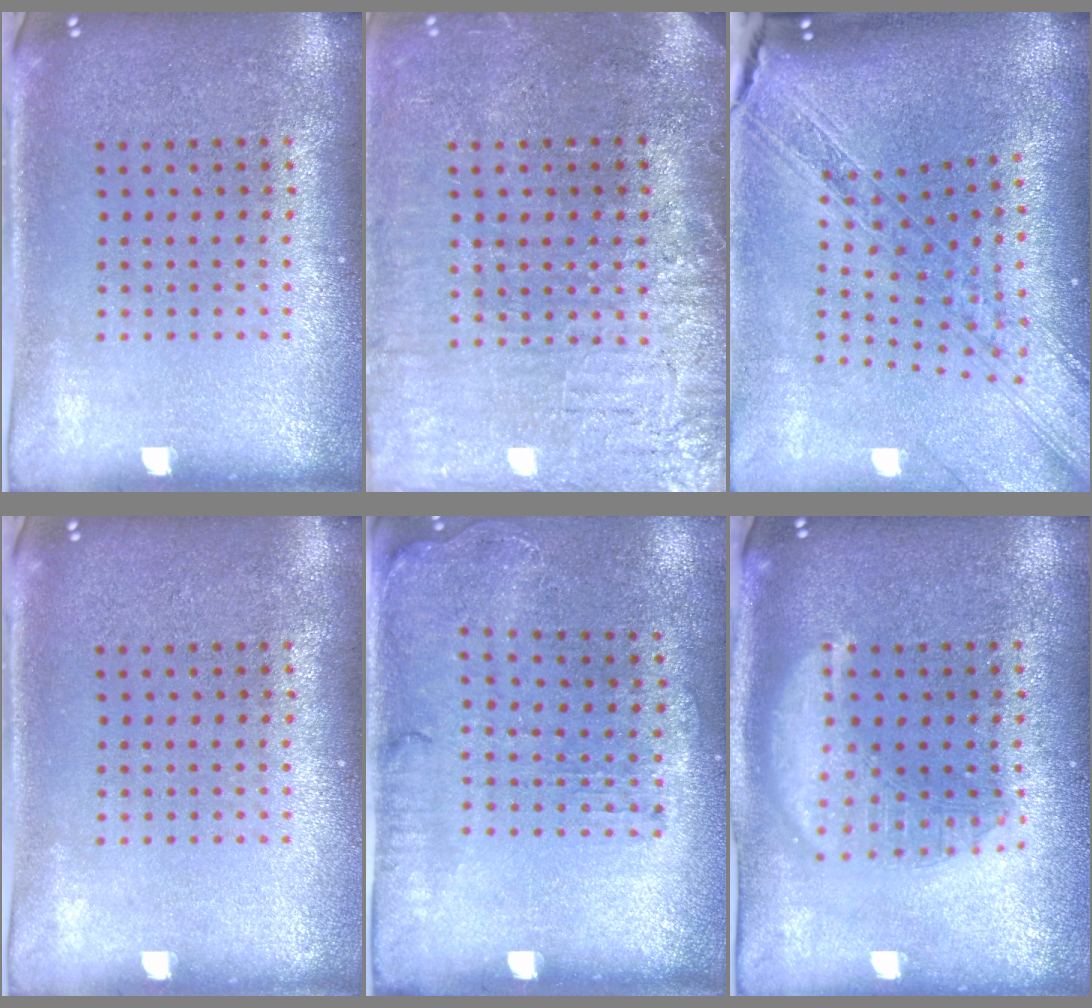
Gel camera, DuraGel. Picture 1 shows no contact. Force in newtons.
{"total": 4.1, "press": 3.7, "slide": 1.7}
{"total": 2.5, "press": 2.1, "slide": 1.3}
{"total": 0.0}
{"total": 1.6, "press": 1.3, "slide": 1.0}
{"total": 2.8, "press": 2.8, "slide": 0.3}